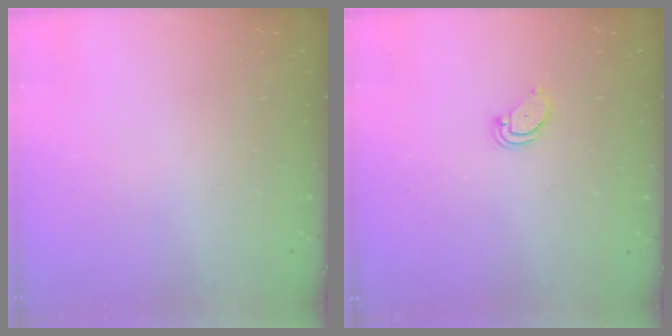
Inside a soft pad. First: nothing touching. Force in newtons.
{"total": 2.1, "press": 2.1, "slide": 0.2}